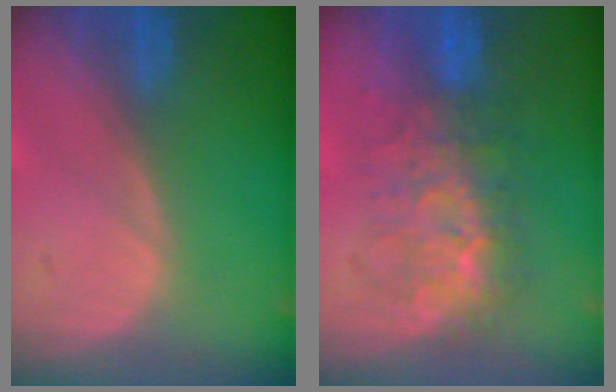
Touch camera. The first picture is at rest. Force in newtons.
{"total": 8.1, "press": 7.8, "slide": 1.9}